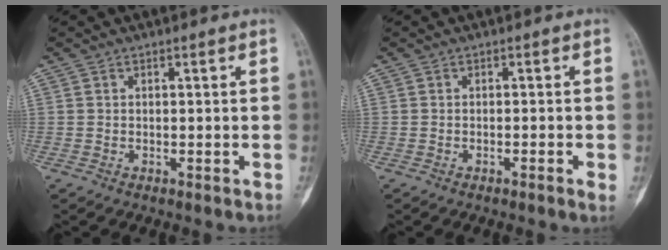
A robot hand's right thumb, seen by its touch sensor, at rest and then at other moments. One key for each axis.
{"total": 1.4, "fx": -0.6, "fy": 0.1, "fz": 1.2, "tx": -0.024, "ty": -0.002, "tz": -0.011}